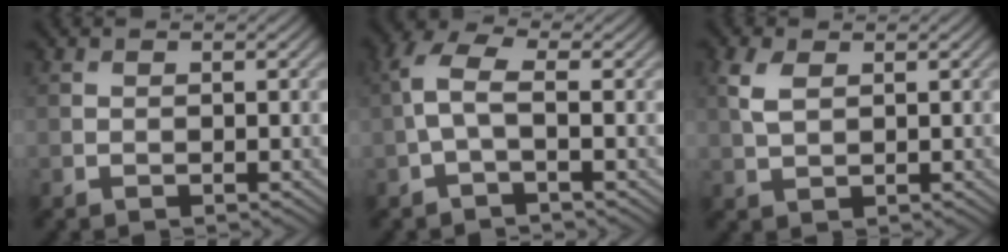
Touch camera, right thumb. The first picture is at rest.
{"total": 3.7, "force": [-0.5, 1.3, 3.5], "torque": [-0.085, 0.012, -0.020]}
{"total": 3.1, "force": [1.1, 1.7, 2.4], "torque": [-0.066, 0.004, 0.024]}